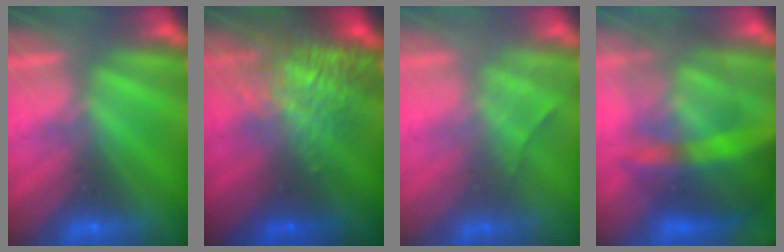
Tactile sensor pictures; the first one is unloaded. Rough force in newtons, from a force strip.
{"total": 6.9}
{"total": 2.3}
{"total": 9.1}